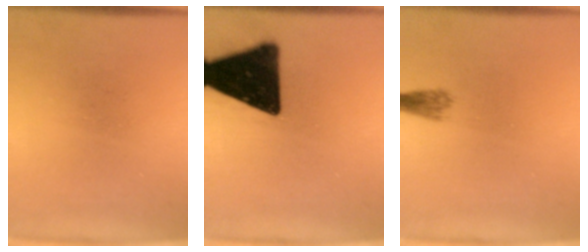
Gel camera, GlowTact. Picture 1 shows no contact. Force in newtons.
{"total": 19.6}
{"total": 1.7}